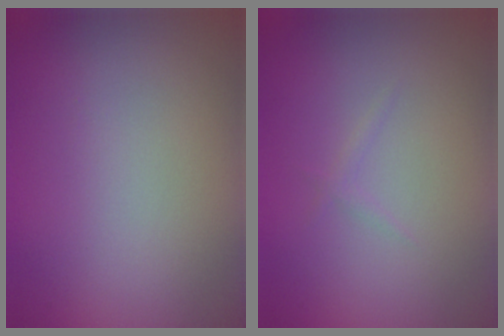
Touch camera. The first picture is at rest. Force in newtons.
{"total": 0.5, "press": 0.5, "slide": 0.1}